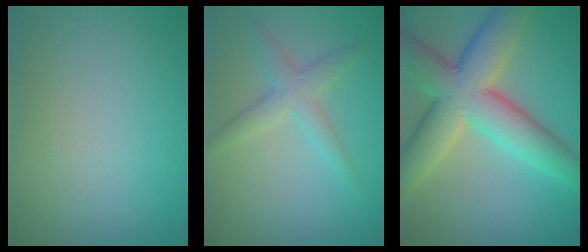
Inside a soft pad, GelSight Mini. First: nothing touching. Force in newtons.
{"total": 2.8, "press": 2.8, "slide": 0.0}
{"total": 10.5, "press": 10.5, "slide": 0.5}